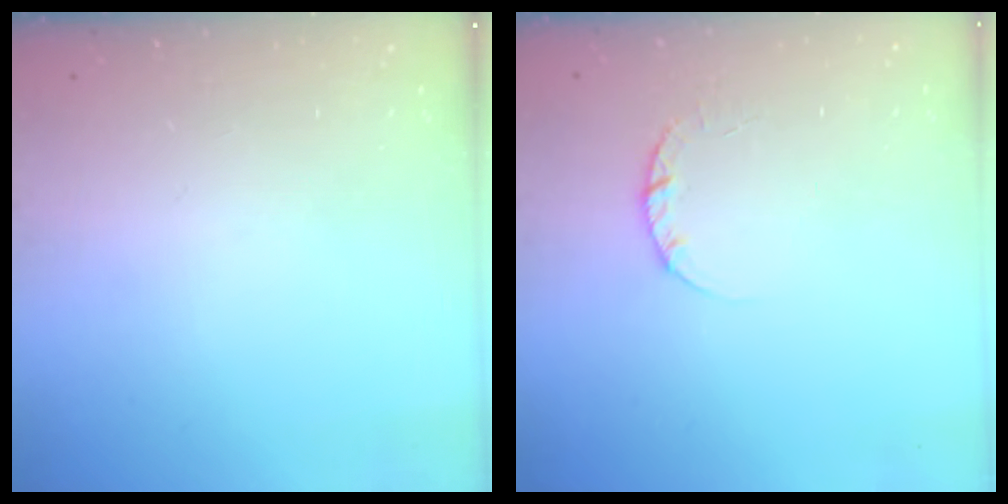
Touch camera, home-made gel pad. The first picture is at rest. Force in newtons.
{"total": 2.4, "press": 2.4, "slide": 0.3}